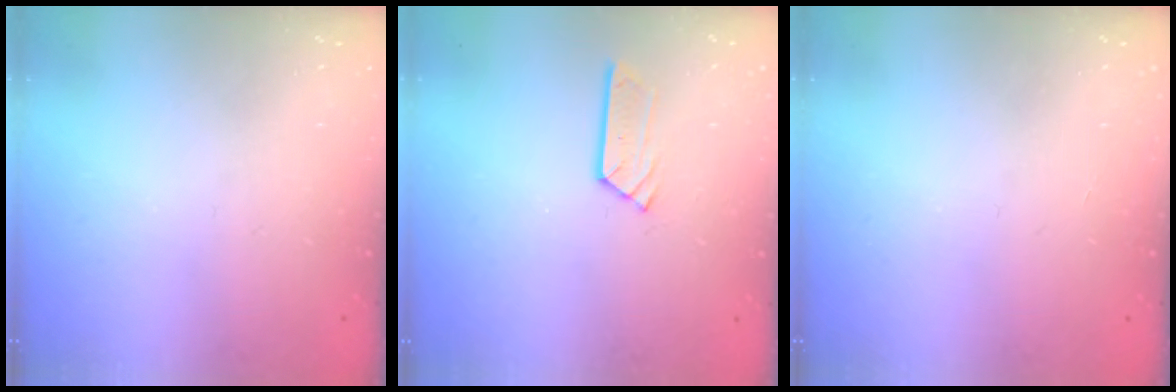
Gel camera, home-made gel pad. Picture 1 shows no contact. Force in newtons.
{"total": 3.8, "press": 3.8, "slide": 0.2}
{"total": 0.0}